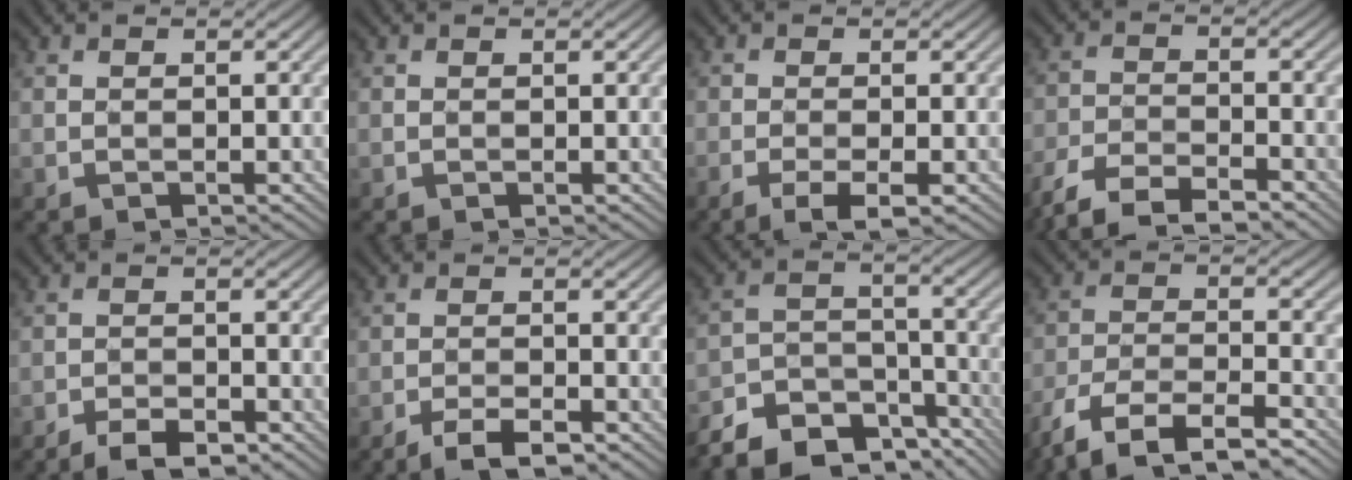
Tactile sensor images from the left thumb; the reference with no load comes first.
{"total": 0.0}
{"total": 3.6, "force": [-2.1, 0.6, 2.9], "torque": [-0.061, 0.003, -0.038]}
{"total": 6.9, "force": [-5.8, 1.6, 3.4], "torque": [-0.071, -0.004, -0.117]}
{"total": 4.1, "force": [-3.3, 1.1, 2.2], "torque": [-0.037, 0.005, -0.056]}
{"total": 3.9, "force": [-3.0, 0.7, 2.3], "torque": [-0.048, 0.005, -0.054]}
{"total": 11.5, "force": [-9.6, 4.9, 4.0], "torque": [-0.083, -0.009, -0.147]}
{"total": 9.3, "force": [-7.4, 2.5, 5.0], "torque": [-0.106, -0.002, -0.147]}